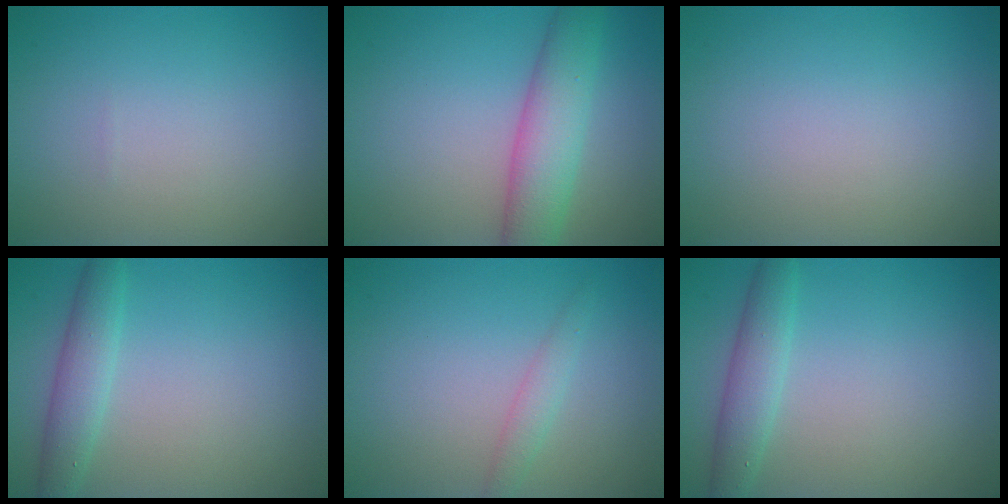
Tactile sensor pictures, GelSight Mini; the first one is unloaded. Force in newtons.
{"total": 5.2, "press": 5.2, "slide": 0.3}
{"total": 0.0}
{"total": 2.8, "press": 2.8, "slide": 0.1}
{"total": 1.4, "press": 1.4, "slide": 0.0}
{"total": 2.8, "press": 2.8, "slide": 0.1}